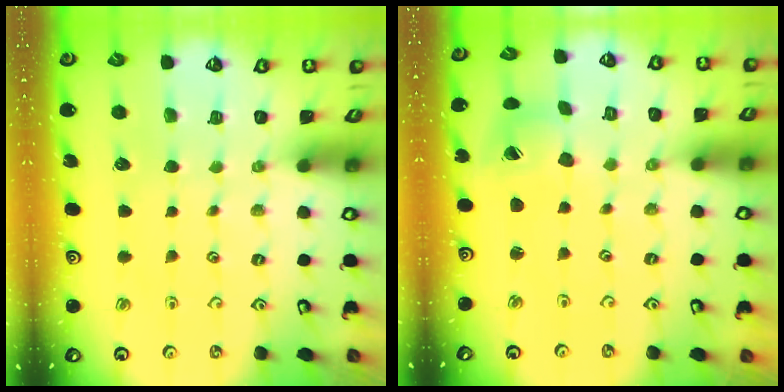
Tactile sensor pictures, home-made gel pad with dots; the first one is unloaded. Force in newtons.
{"total": 5.3, "press": 5.2, "slide": 0.6}